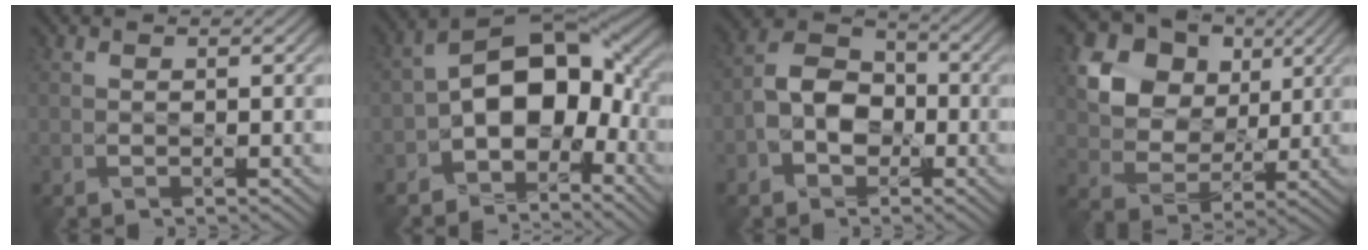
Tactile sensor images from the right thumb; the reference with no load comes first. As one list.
[{"total": 12.4, "force": [-3.6, 7.8, 8.9], "torque": [-0.137, 0.003, -0.080]}, {"total": 7.0, "force": [-2.1, 5.1, 4.2], "torque": [-0.084, 0.005, -0.053]}, {"total": 11.6, "force": [4.4, 8.9, 6.0], "torque": [-0.149, 0.015, 0.081]}]